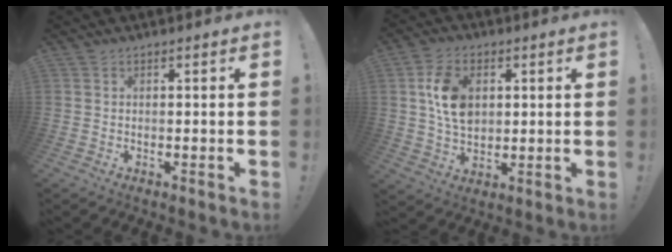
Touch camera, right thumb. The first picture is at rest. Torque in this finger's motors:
{"motor_torque": [1.13, 1.10, 1.23, -1.16, 0.09]}